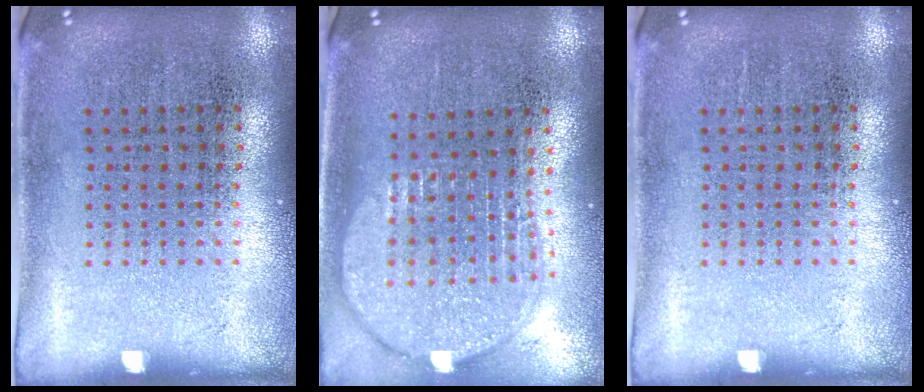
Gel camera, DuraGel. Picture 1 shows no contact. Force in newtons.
{"total": 2.0, "press": 1.7, "slide": 1.1}
{"total": 0.0}